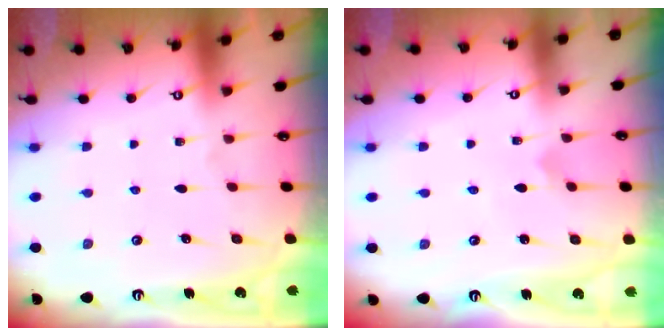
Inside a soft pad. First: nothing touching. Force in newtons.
{"total": 1.8, "press": 1.8, "slide": 0.1}